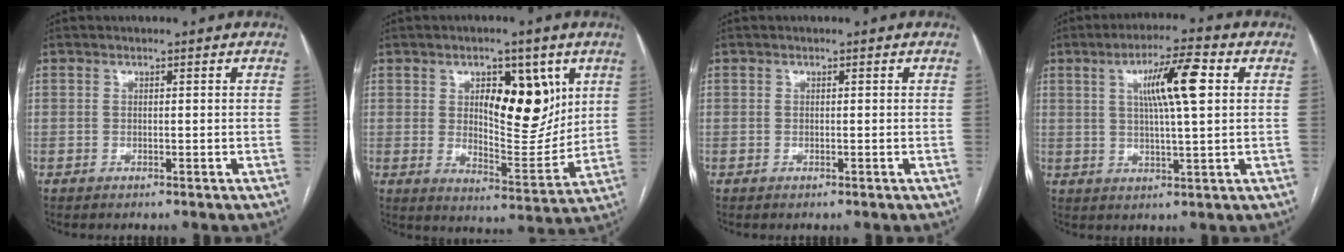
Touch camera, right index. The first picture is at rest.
{"total": 12.0, "force": [4.3, 4.8, 10.1], "torque": [-0.141, -0.001, 0.073]}
{"total": 0.0}
{"total": 9.3, "force": [2.6, 0.8, 8.9], "torque": [-0.154, 0.012, 0.042]}